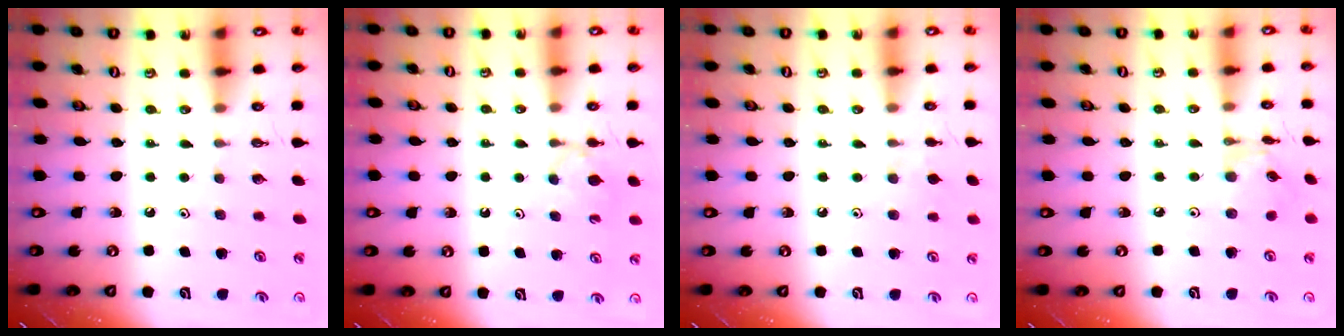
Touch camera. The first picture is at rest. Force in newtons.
{"total": 3.9, "press": 3.8, "slide": 0.6}
{"total": 3.7, "press": 3.7, "slide": 0.6}
{"total": 3.3, "press": 3.3, "slide": 0.3}